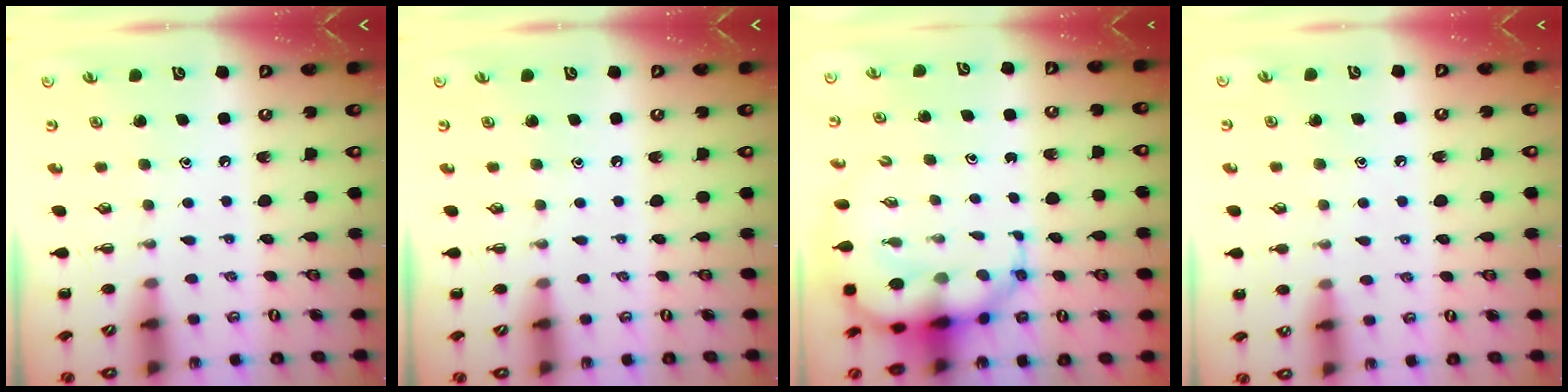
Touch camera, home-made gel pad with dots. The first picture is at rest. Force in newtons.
{"total": 0.0}
{"total": 8.3, "press": 7.9, "slide": 2.4}
{"total": 6.6, "press": 6.3, "slide": 2.1}